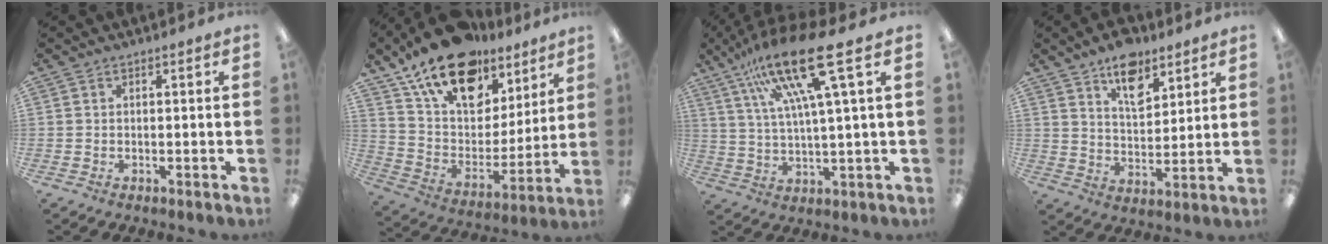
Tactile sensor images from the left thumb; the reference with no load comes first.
{"total": 20.6, "force": [14.7, 11.0, 9.3], "torque": [-0.166, -0.092, 0.267]}
{"total": 19.4, "force": [10.9, 3.2, 15.8], "torque": [-0.297, -0.044, 0.166]}
{"total": 10.7, "force": [7.5, 5.7, 5.1], "torque": [-0.066, -0.041, 0.133]}